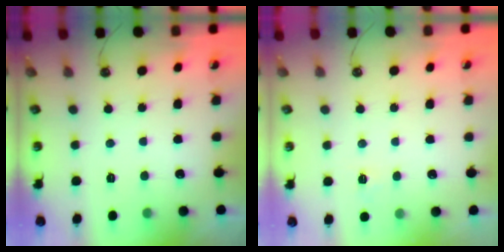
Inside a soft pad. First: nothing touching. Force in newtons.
{"total": 3.6, "press": 3.5, "slide": 0.4}